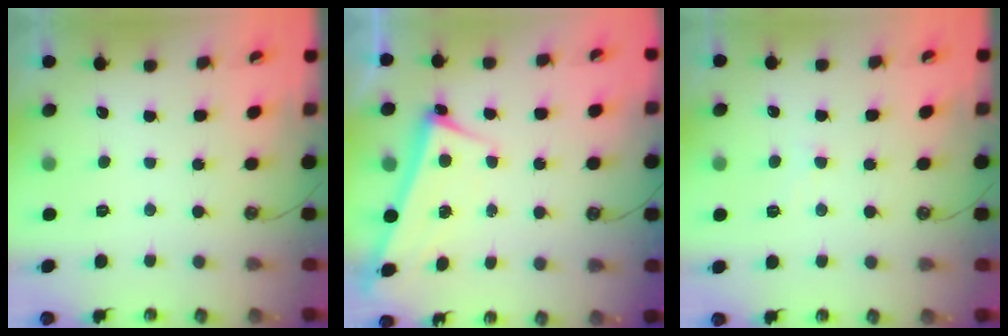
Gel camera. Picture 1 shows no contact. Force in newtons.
{"total": 2.6, "press": 2.4, "slide": 0.9}
{"total": 0.8, "press": 0.4, "slide": 0.6}